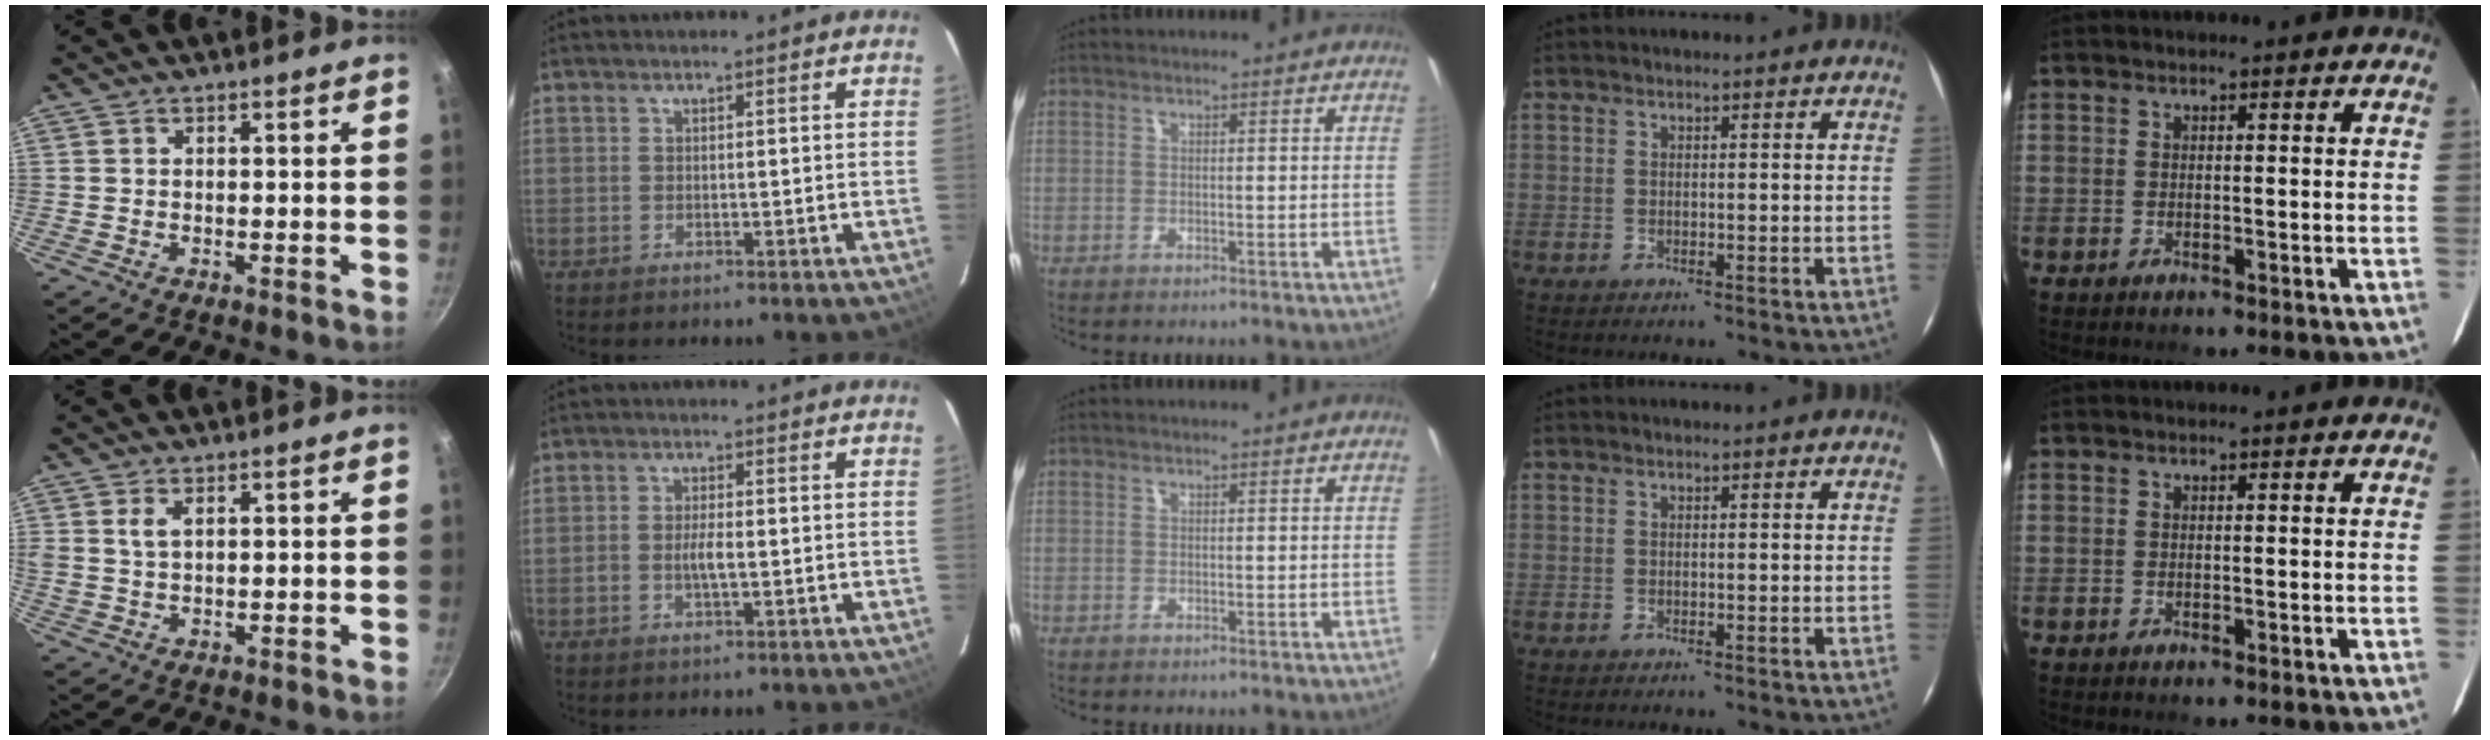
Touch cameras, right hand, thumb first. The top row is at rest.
{"thumb": {"total": 2.8, "force": [1.1, 1.6, 2.0], "torque": [-0.035, -0.005, 0.021]}, "index": {"total": 3.0, "force": [-0.6, 1.1, 2.8], "torque": [-0.056, 0.001, -0.013]}}